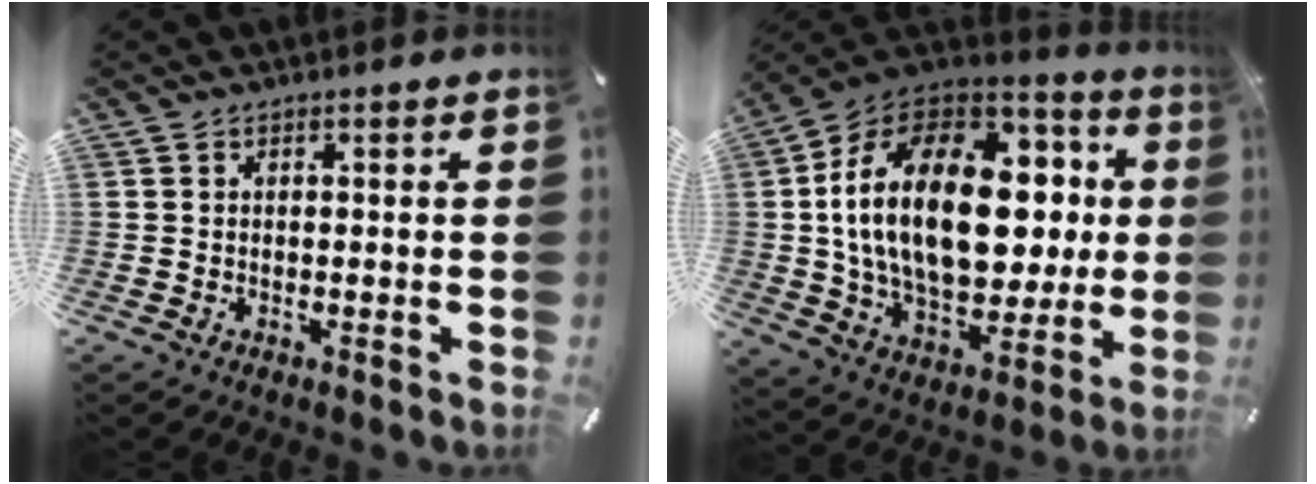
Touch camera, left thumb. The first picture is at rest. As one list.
[{"total": 27.5, "force": [2.0, 16.6, 21.8], "torque": [-0.421, 0.004, 0.037]}]